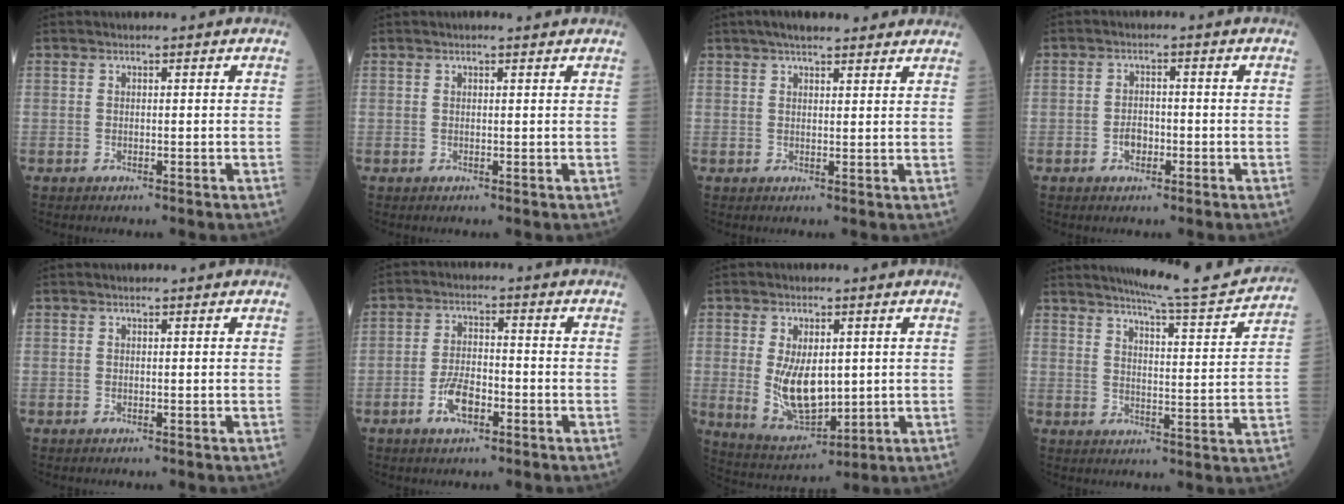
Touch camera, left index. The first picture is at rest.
{"total": 1.3, "force": [1.1, 0.1, 0.7], "torque": [-0.013, 0.008, 0.016]}
{"total": 9.9, "force": [8.1, 2.0, 5.2], "torque": [-0.066, 0.033, 0.107]}
{"total": 2.6, "force": [-1.1, 1.7, 1.7], "torque": [-0.031, 0.004, -0.019]}
{"total": 0.0}
{"total": 5.5, "force": [-2.7, 2.2, 4.3], "torque": [-0.090, 0.002, -0.051]}
{"total": 9.6, "force": [0.4, 4.7, 8.4], "torque": [-0.161, -0.010, 0.025]}
{"total": 13.8, "force": [13.0, -0.5, 4.4], "torque": [-0.068, -0.032, 0.166]}